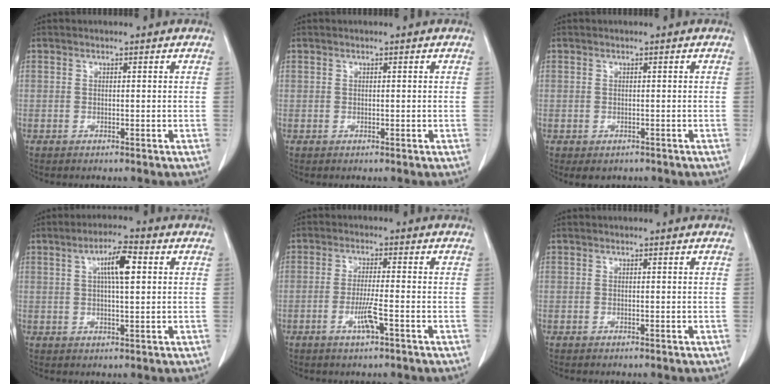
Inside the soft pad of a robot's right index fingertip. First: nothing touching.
{"total": 0.0}
{"total": 2.0, "force": [-1.2, 1.6, 0.6], "torque": [-0.005, 0.001, -0.009]}
{"total": 6.1, "force": [1.8, 1.0, 5.8], "torque": [-0.102, 0.010, 0.029]}
{"total": 4.1, "force": [-1.7, 0.0, 3.7], "torque": [-0.075, -0.006, -0.034]}
{"total": 0.0}